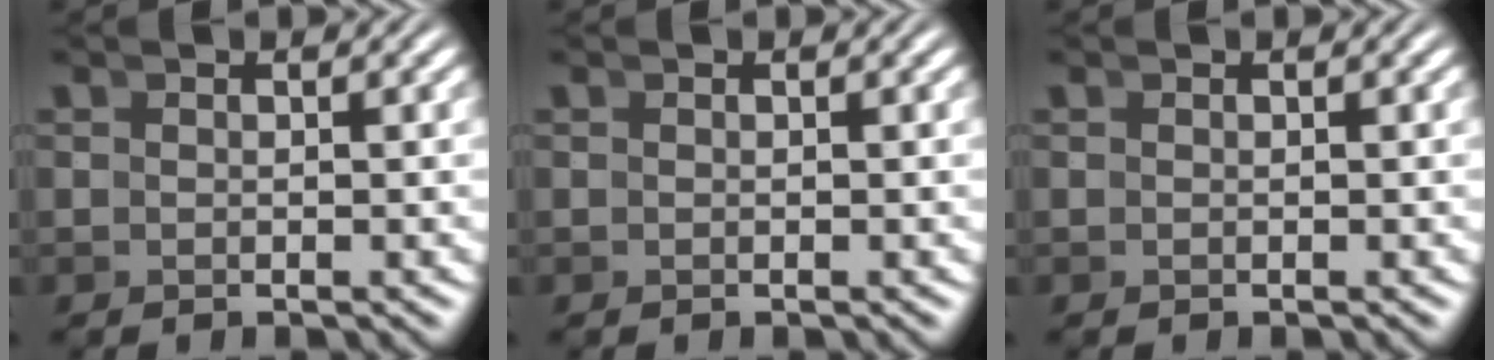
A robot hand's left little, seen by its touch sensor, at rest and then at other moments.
{"total": 0.0}
{"total": 0.0}